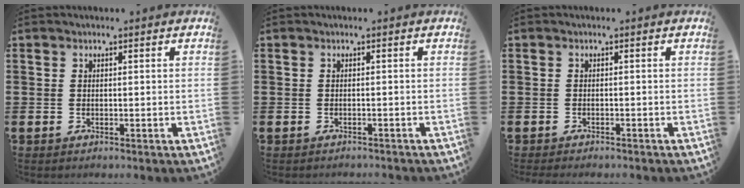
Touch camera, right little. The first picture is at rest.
{"total": 0.0}
{"total": 0.0}